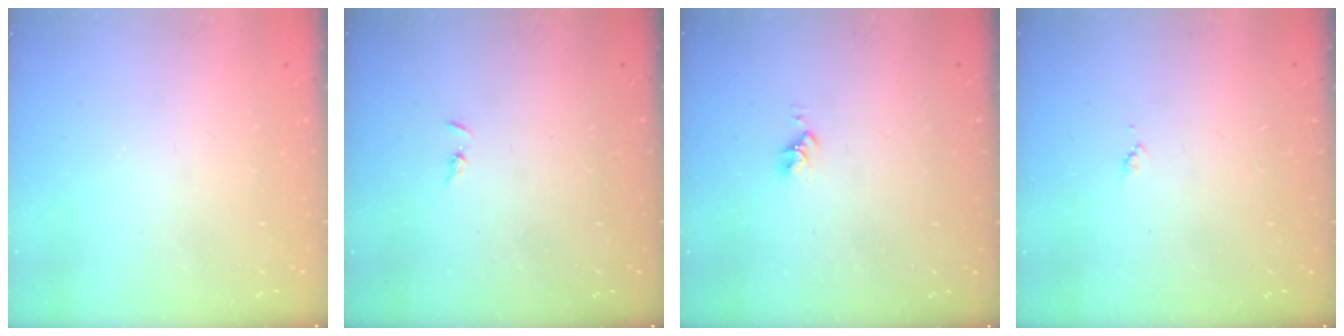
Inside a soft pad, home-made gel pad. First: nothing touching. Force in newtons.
{"total": 1.3, "press": 1.2, "slide": 0.3}
{"total": 2.8, "press": 2.8, "slide": 0.4}
{"total": 4.0, "press": 3.9, "slide": 0.5}